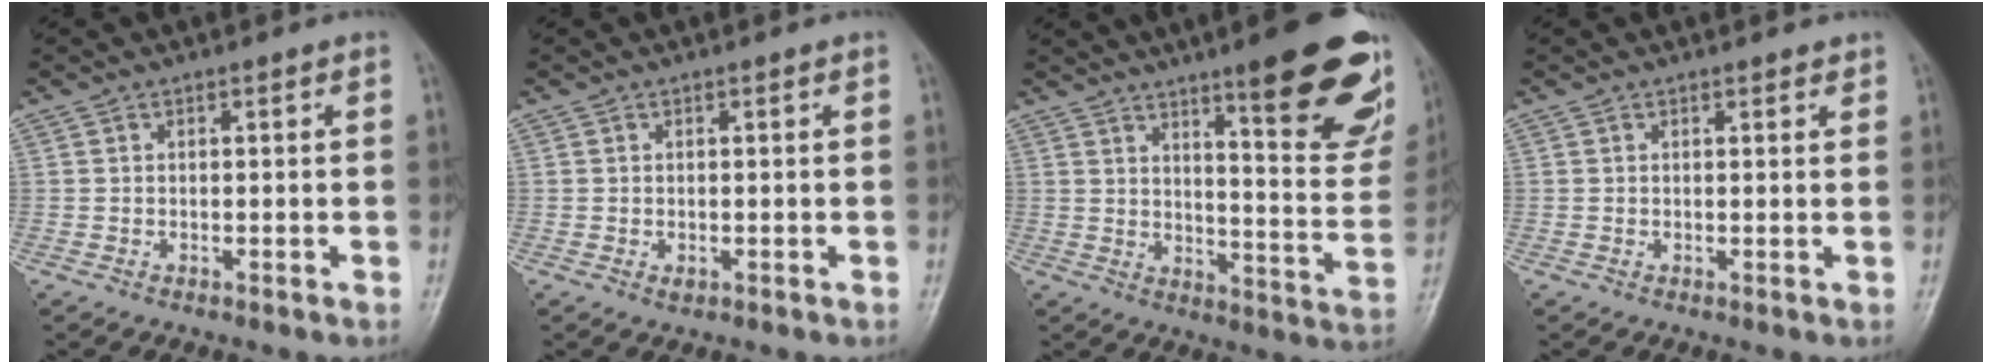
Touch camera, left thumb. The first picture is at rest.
{"total": 1.1, "force": [0.0, 0.7, 0.8], "torque": [-0.010, -0.002, 0.001]}
{"total": 21.7, "force": [12.8, 4.5, 17.0], "torque": [-0.181, -0.070, 0.178]}
{"total": 1.5, "force": [1.2, 0.5, 0.7], "torque": [-0.005, -0.004, 0.013]}